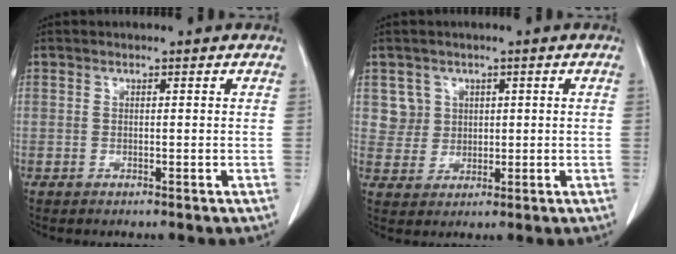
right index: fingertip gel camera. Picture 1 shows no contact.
{"total": 4.0, "force": [1.6, 3.6, -0.2], "torque": [0.015, 0.007, 0.032]}